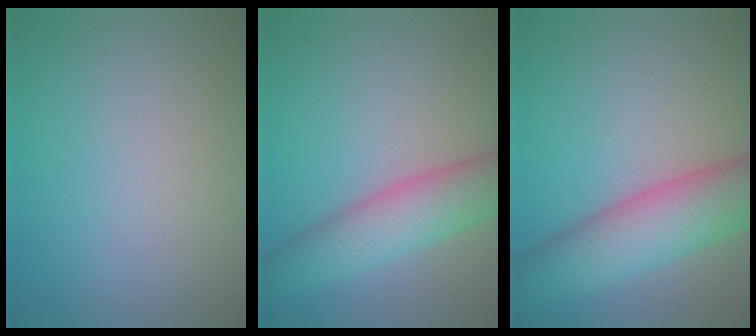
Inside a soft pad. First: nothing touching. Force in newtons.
{"total": 5.7, "press": 5.7, "slide": 0.2}
{"total": 8.1, "press": 8.1, "slide": 0.5}